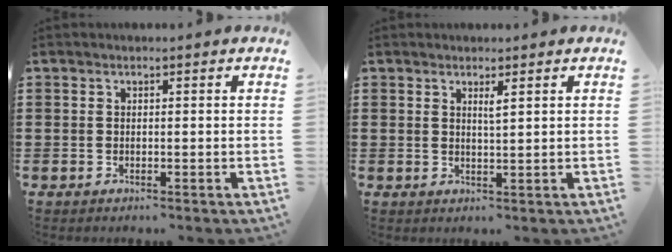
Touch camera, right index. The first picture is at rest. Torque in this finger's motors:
{"motor_torque": [-0.36, 0.09, 0.07, 0.00]}